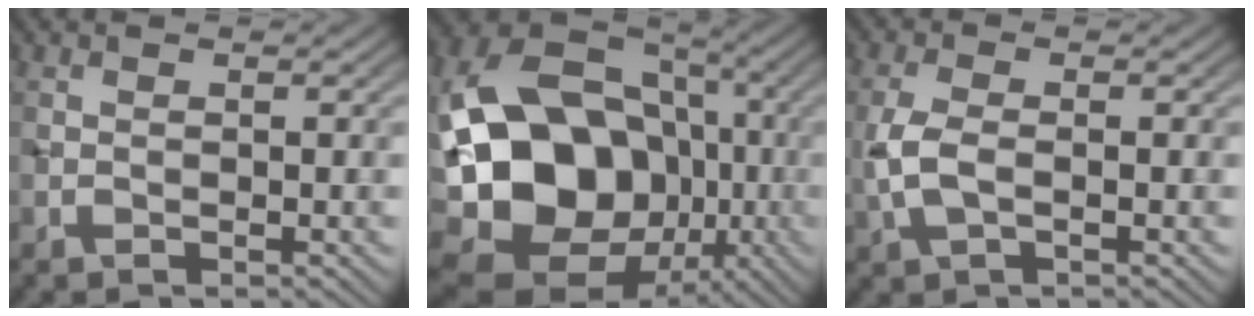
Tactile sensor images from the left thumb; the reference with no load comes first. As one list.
[{"total": 19.6, "force": [-3.1, 14.9, 12.5], "torque": [-0.251, -0.020, -0.037]}, {"total": 4.2, "force": [-0.7, 2.1, 3.6], "torque": [-0.099, -0.001, -0.019]}]